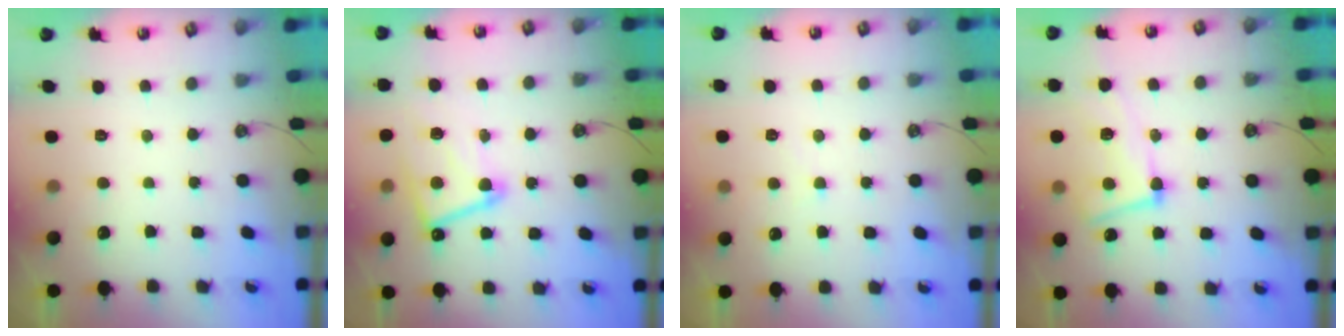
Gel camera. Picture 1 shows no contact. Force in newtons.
{"total": 11.6, "press": 11.5, "slide": 0.8}
{"total": 4.0, "press": 4.0, "slide": 0.3}
{"total": 10.6, "press": 10.4, "slide": 1.8}